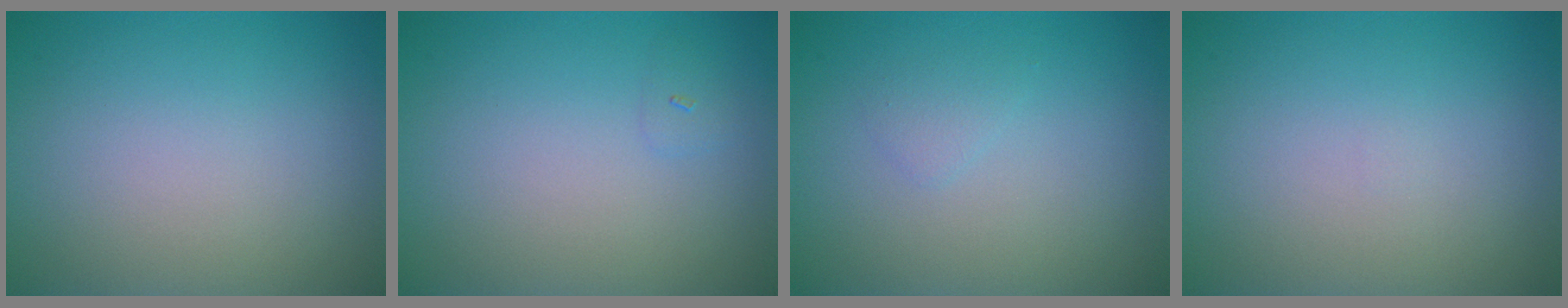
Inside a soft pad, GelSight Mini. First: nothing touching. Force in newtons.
{"total": 0.6, "press": 0.6, "slide": 0.1}
{"total": 0.8, "press": 0.8, "slide": 0.1}
{"total": 0.0}